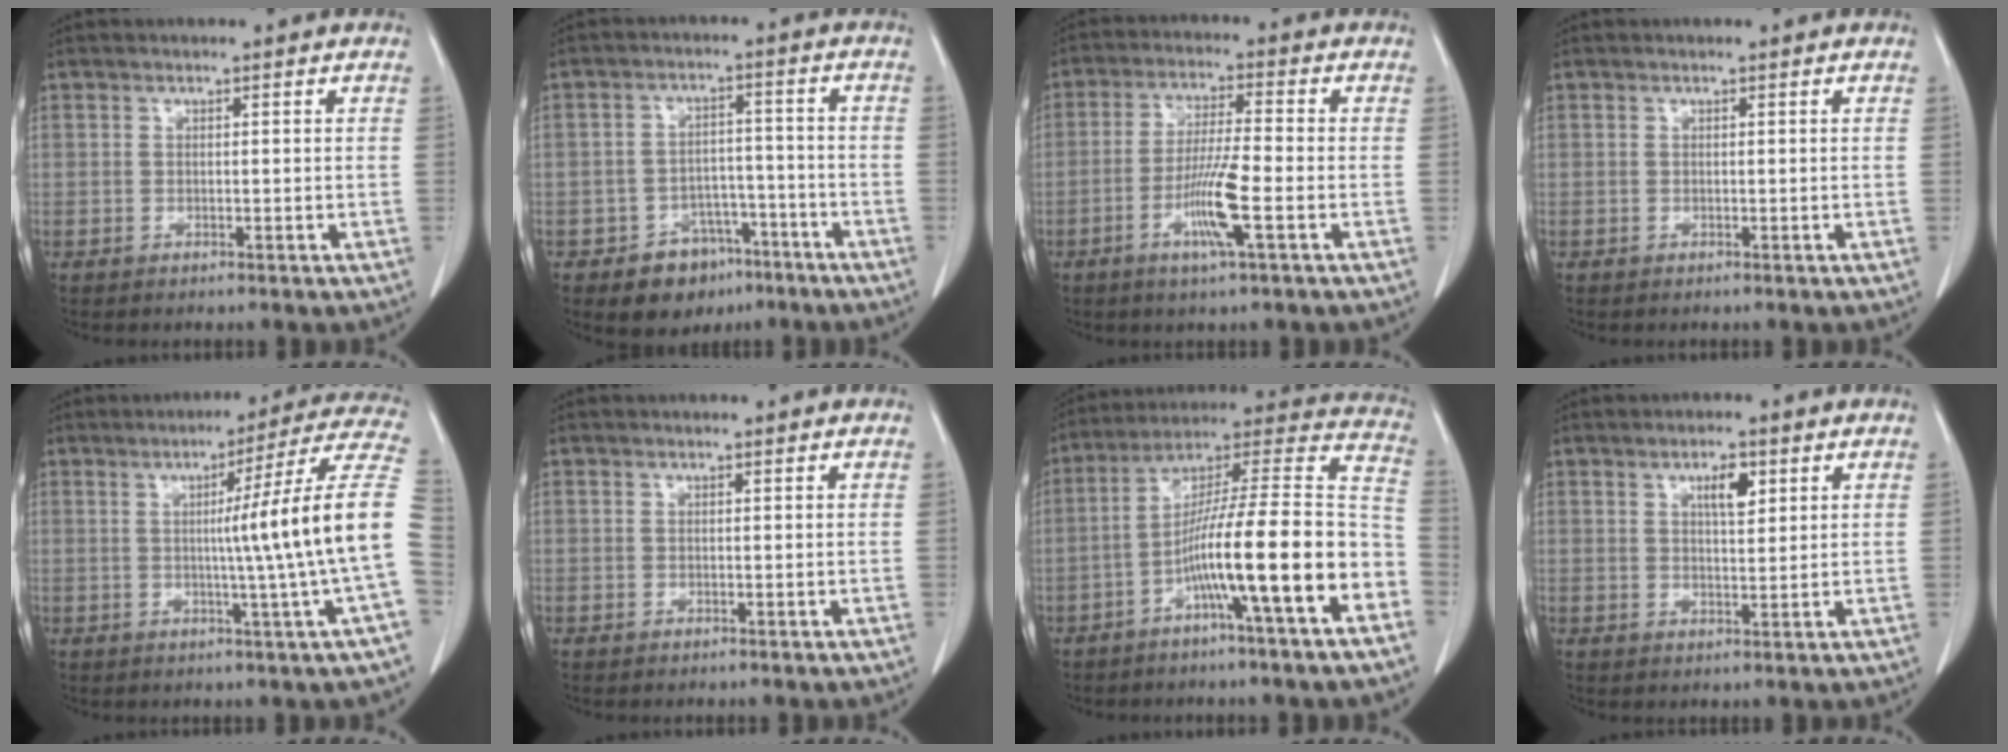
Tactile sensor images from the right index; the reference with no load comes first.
{"total": 7.3, "force": [-4.6, 5.2, 2.5], "torque": [-0.035, 0.019, -0.062]}
{"total": 8.3, "force": [-3.0, 0.0, 7.7], "torque": [-0.149, -0.010, -0.059]}
{"total": 0.0}
{"total": 15.4, "force": [-0.7, -3.3, 15.1], "torque": [-0.187, -0.001, -0.015]}
{"total": 0.0}
{"total": 19.5, "force": [-7.1, 0.3, 18.2], "torque": [-0.257, 0.018, -0.119]}
{"total": 3.7, "force": [1.7, 1.1, 3.1], "torque": [-0.052, -0.001, 0.029]}